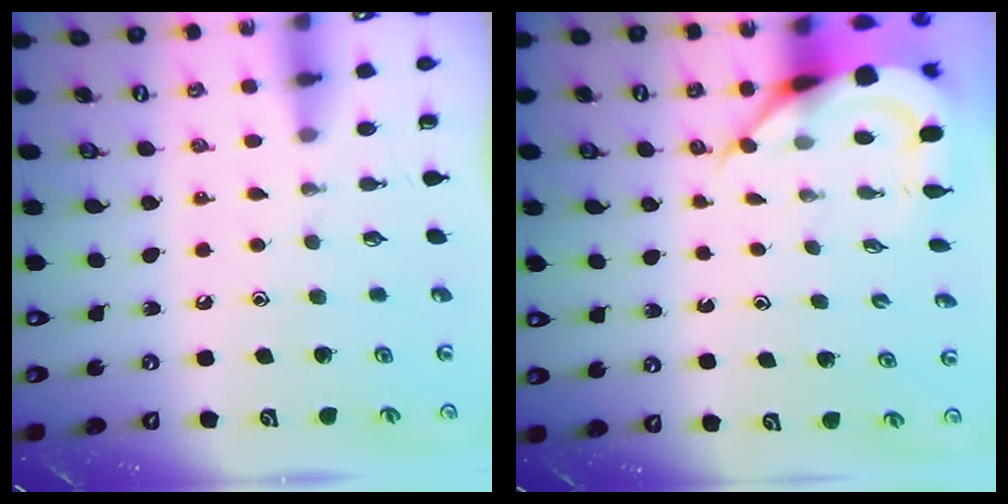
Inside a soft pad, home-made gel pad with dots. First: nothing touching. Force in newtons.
{"total": 6.7, "press": 6.7, "slide": 0.8}